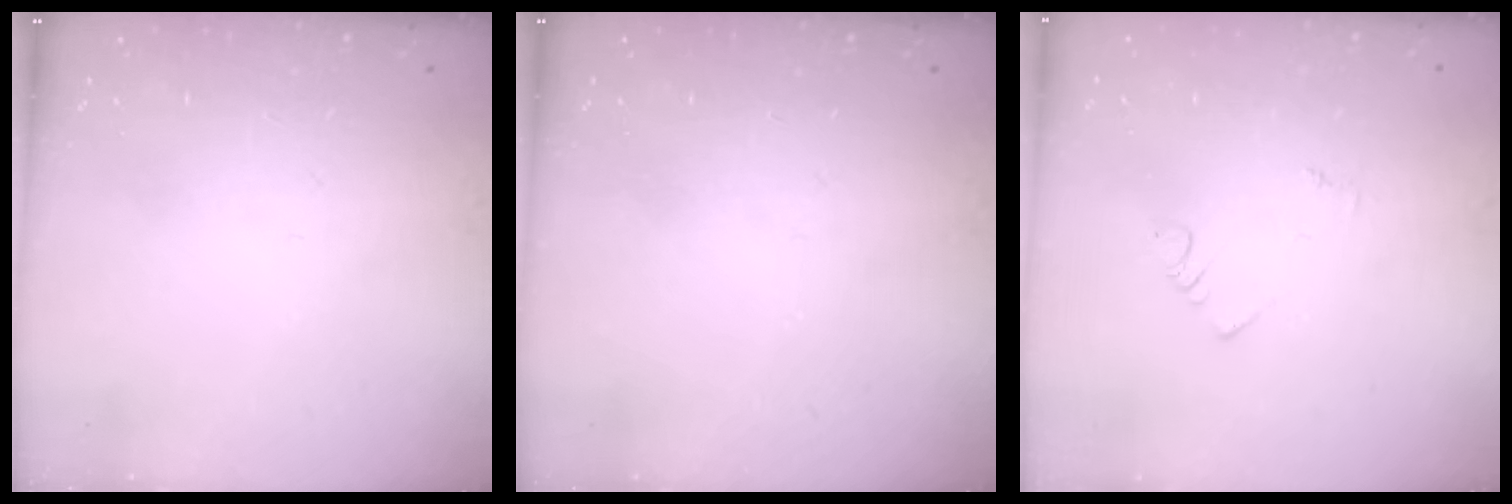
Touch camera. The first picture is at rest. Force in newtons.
{"total": 0.0}
{"total": 1.1, "press": 1.1, "slide": 0.3}